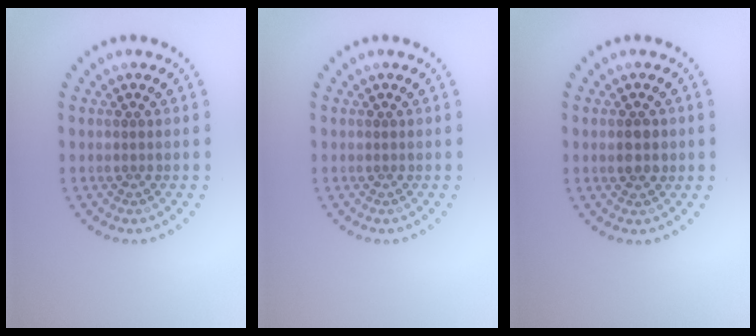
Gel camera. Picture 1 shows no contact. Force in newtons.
{"total": 0.0}
{"total": 1.9, "press": 1.9, "slide": 0.1}